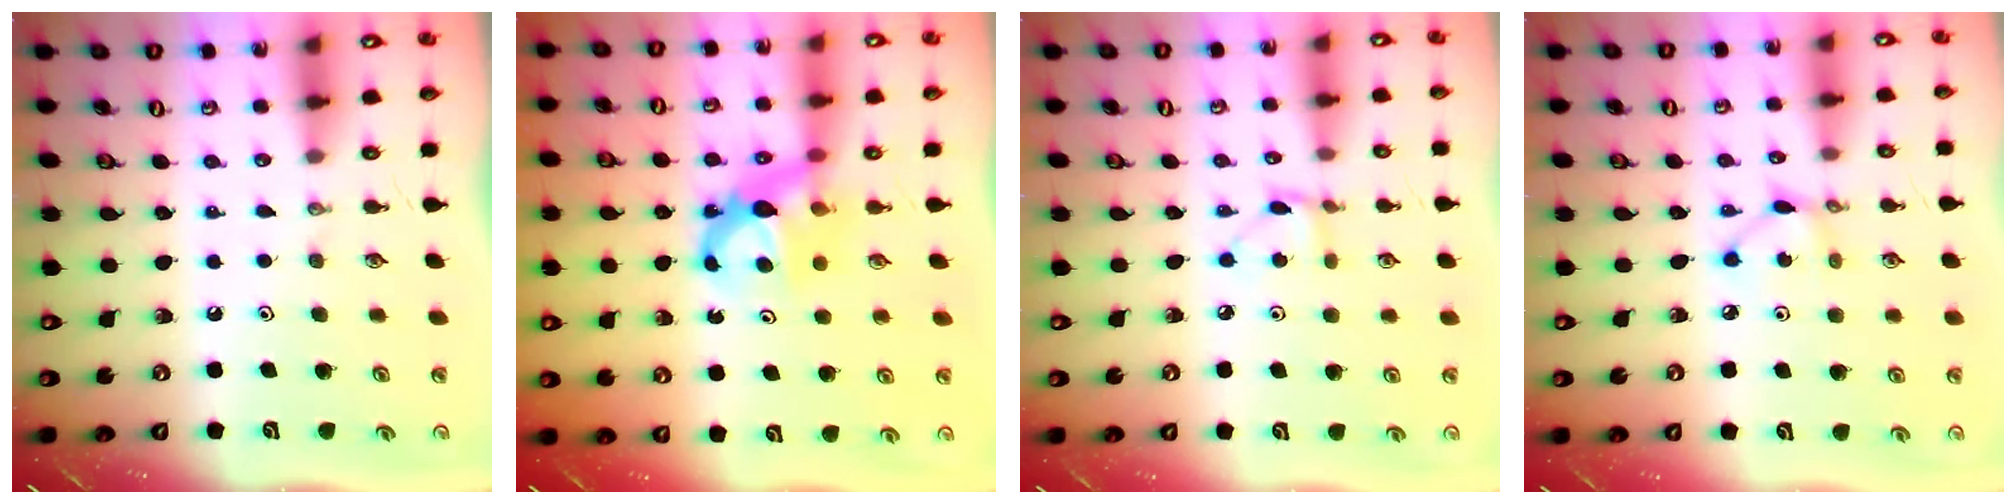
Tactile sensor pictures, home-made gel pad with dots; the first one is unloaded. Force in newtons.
{"total": 6.8, "press": 6.8, "slide": 0.2}
{"total": 3.9, "press": 3.8, "slide": 0.4}
{"total": 3.5, "press": 3.5, "slide": 0.1}